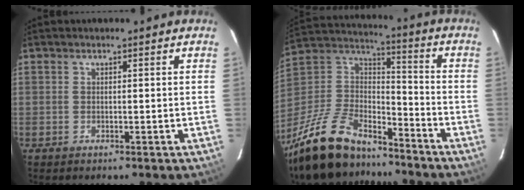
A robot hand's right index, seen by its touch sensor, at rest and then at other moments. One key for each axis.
{"total": 24.6, "fx": -18.4, "fy": 10.3, "fz": 12.7, "tx": -0.277, "ty": 0.001, "tz": -0.310}